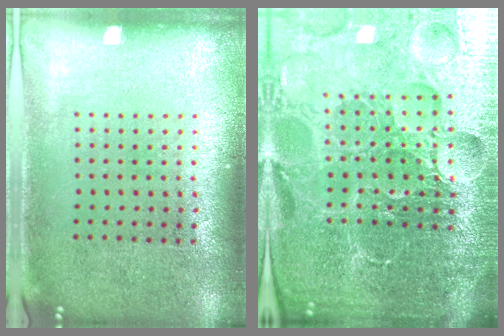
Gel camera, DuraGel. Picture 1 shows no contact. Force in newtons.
{"total": 6.7, "press": 5.9, "slide": 3.2}